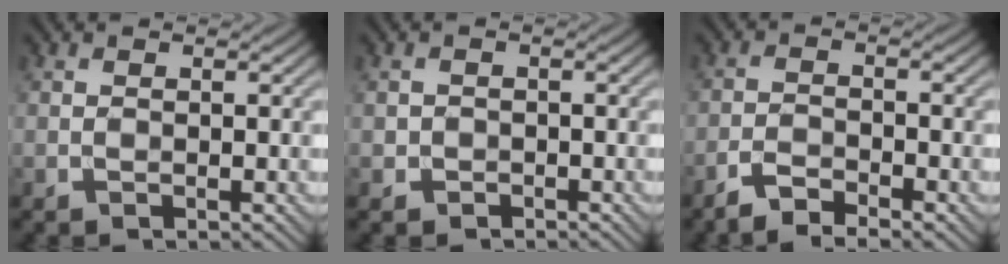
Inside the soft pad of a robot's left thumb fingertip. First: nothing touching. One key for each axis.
{"total": 1.2, "fx": -0.5, "fy": 1.0, "fz": -0.3, "tx": 0.007, "ty": -0.003, "tz": -0.013}
{"total": 3.8, "fx": -3.3, "fy": 0.6, "fz": 1.9, "tx": -0.044, "ty": -0.001, "tz": -0.068}